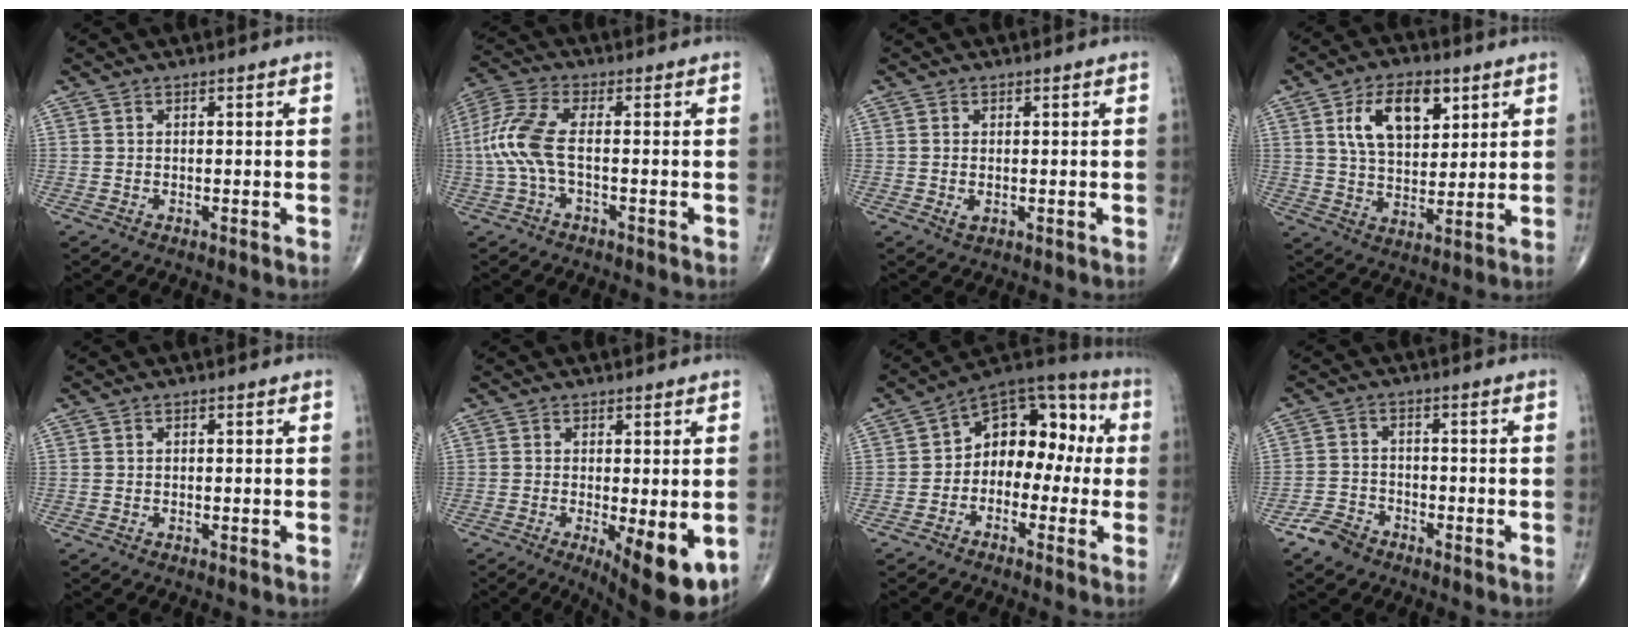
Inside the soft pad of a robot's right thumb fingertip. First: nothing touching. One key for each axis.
{"total": 8.8, "fx": -0.9, "fy": 3.1, "fz": 8.2, "tx": -0.214, "ty": 0.023, "tz": -0.025}
{"total": 1.5, "fx": -0.2, "fy": 0.9, "fz": 1.2, "tx": -0.026, "ty": -0.001, "tz": -0.002}
{"total": 12.7, "fx": 5.0, "fy": 7.1, "fz": 9.2, "tx": -0.131, "ty": -0.015, "tz": 0.093}
{"total": 0.0}
{"total": 10.5, "fx": -3.1, "fy": 3.2, "fz": 9.5, "tx": -0.130, "ty": -0.023, "tz": -0.038}
{"total": 13.3, "fx": -0.6, "fy": 9.1, "fz": 9.7, "tx": -0.091, "ty": 0.053, "tz": -0.030}
{"total": 4.8, "fx": -3.5, "fy": 2.9, "fz": 1.5, "tx": -0.026, "ty": 0.016, "tz": -0.069}